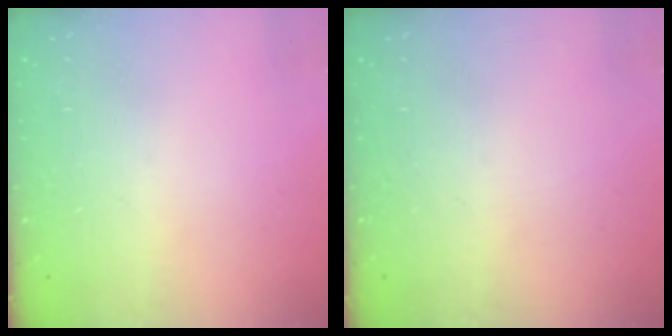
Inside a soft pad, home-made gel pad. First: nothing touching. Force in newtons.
{"total": 0.0}